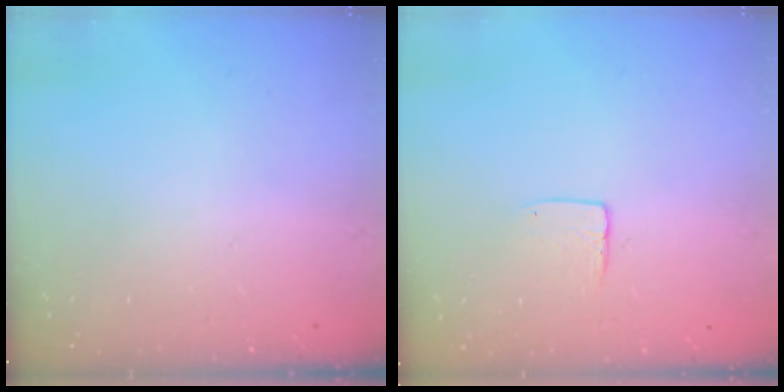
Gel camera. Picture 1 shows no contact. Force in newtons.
{"total": 4.3, "press": 4.3, "slide": 0.4}